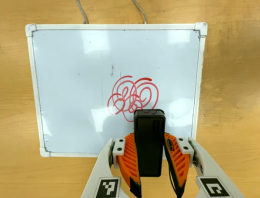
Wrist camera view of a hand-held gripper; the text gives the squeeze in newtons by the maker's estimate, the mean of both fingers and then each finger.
{"total": 4.9, "left": 3.3, "right": 6.5}